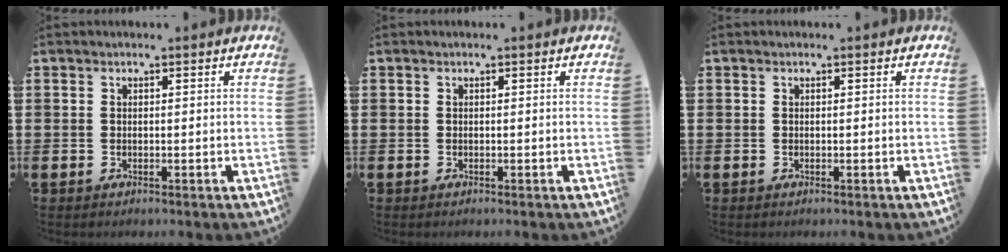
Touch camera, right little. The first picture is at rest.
{"total": 0.0}
{"total": 0.0}